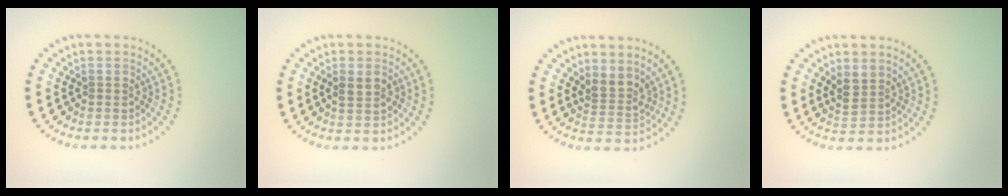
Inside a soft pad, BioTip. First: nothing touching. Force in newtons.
{"total": 1.8, "press": 1.8, "slide": 0.2}
{"total": 2.4, "press": 1.7, "slide": 1.6}
{"total": 2.1, "press": 1.8, "slide": 1.1}